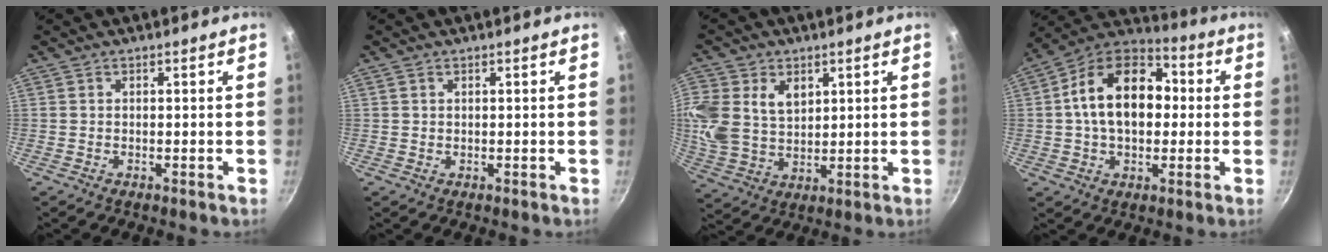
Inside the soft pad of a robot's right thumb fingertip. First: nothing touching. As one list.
[{"total": 0.7, "force": [0.4, 0.5, 0.3], "torque": [-0.004, 0.000, 0.007]}, {"total": 15.0, "force": [4.6, 11.2, 8.9], "torque": [-0.206, -0.002, 0.096]}, {"total": 18.3, "force": [1.4, 12.2, 13.6], "torque": [-0.192, 0.034, 0.004]}]